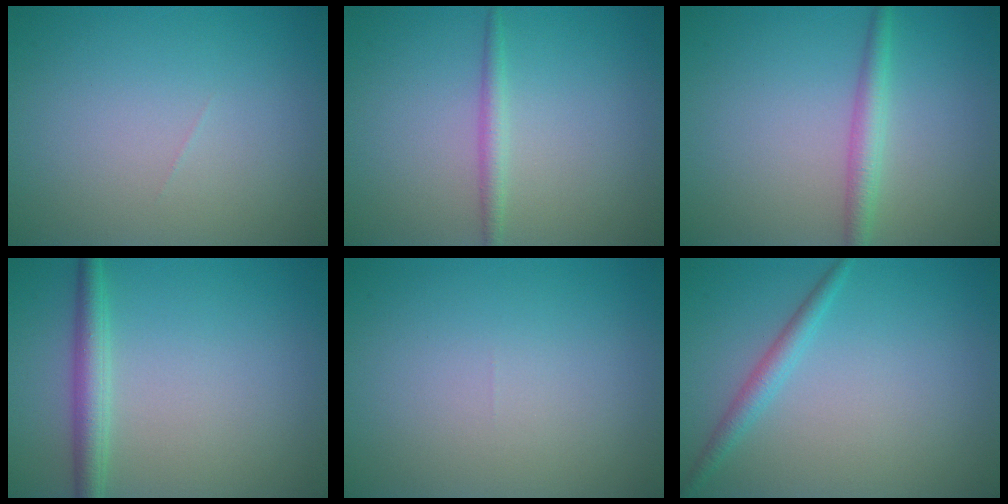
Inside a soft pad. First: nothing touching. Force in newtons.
{"total": 1.5, "press": 1.5, "slide": 0.1}
{"total": 2.2, "press": 2.2, "slide": 0.1}
{"total": 2.7, "press": 2.7, "slide": 0.1}
{"total": 0.0}
{"total": 1.8, "press": 1.8, "slide": 0.1}